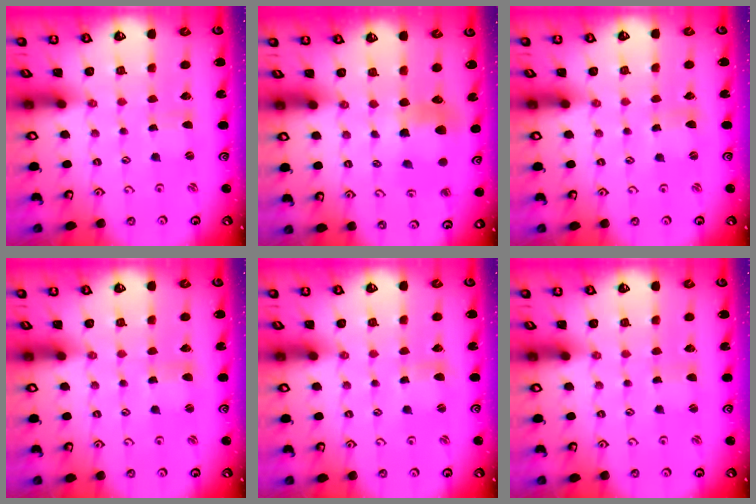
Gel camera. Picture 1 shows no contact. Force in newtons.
{"total": 8.6, "press": 8.5, "slide": 0.5}
{"total": 2.0, "press": 2.0, "slide": 0.1}
{"total": 1.6, "press": 1.5, "slide": 0.4}
{"total": 1.6, "press": 1.6, "slide": 0.3}
{"total": 0.0}